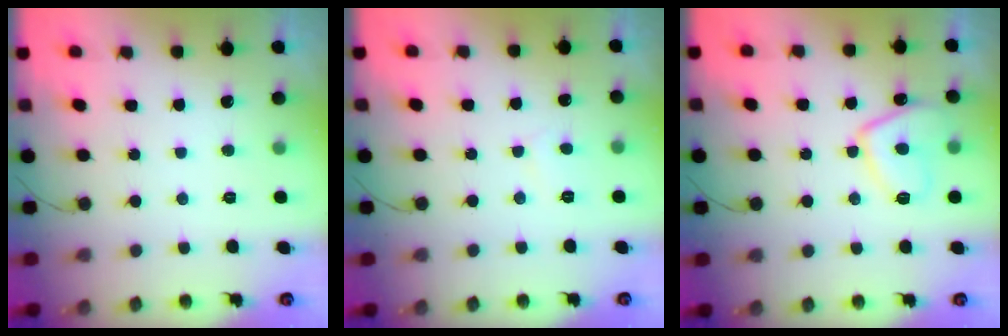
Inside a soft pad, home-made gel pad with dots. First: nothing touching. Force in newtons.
{"total": 2.8, "press": 2.8, "slide": 0.3}
{"total": 10.6, "press": 10.5, "slide": 1.2}